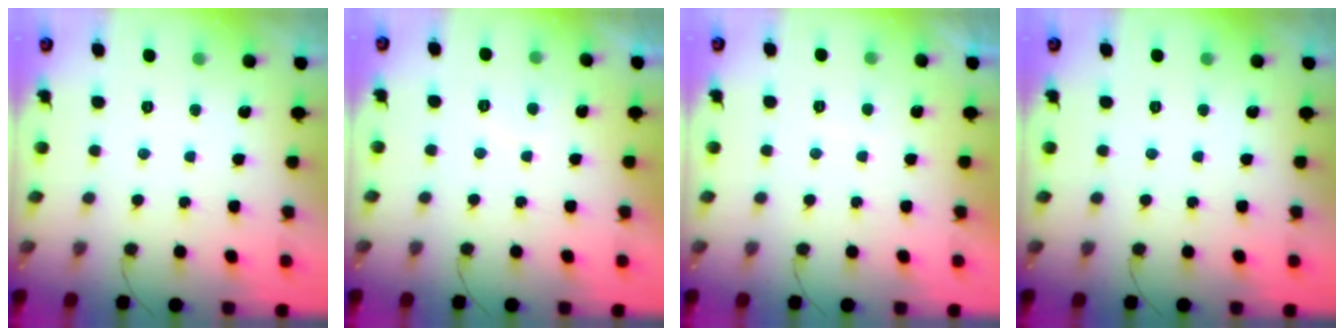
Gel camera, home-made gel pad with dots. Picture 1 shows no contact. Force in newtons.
{"total": 0.9, "press": 0.7, "slide": 0.5}
{"total": 0.7, "press": 0.4, "slide": 0.6}
{"total": 0.0}